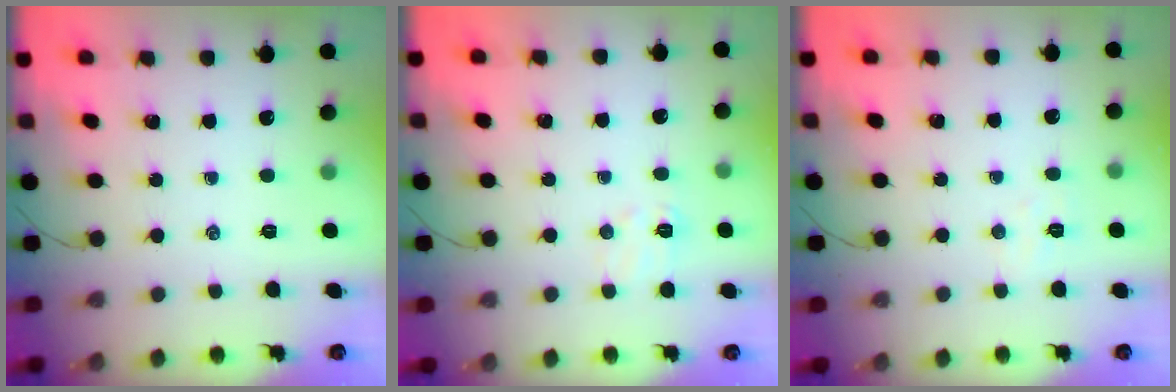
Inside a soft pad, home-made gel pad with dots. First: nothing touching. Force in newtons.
{"total": 6.4, "press": 6.2, "slide": 1.4}
{"total": 3.8, "press": 3.7, "slide": 0.9}